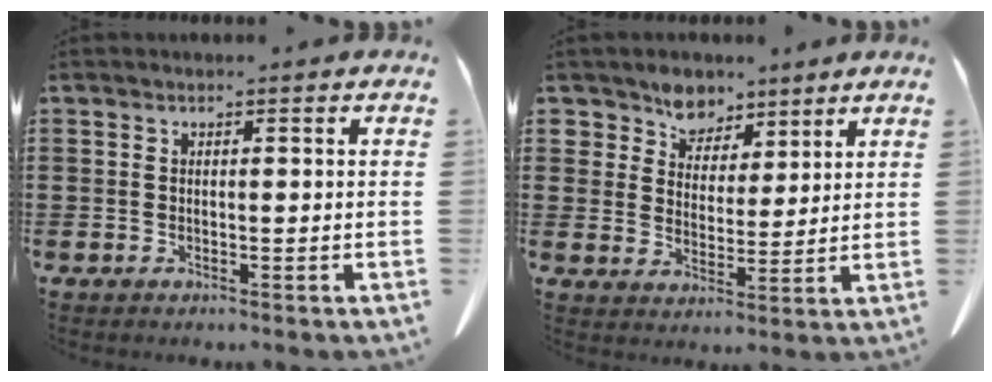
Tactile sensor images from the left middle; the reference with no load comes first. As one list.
[{"total": 6.1, "force": [5.0, 3.4, 0.3], "torque": [-0.042, -0.020, 0.093]}]